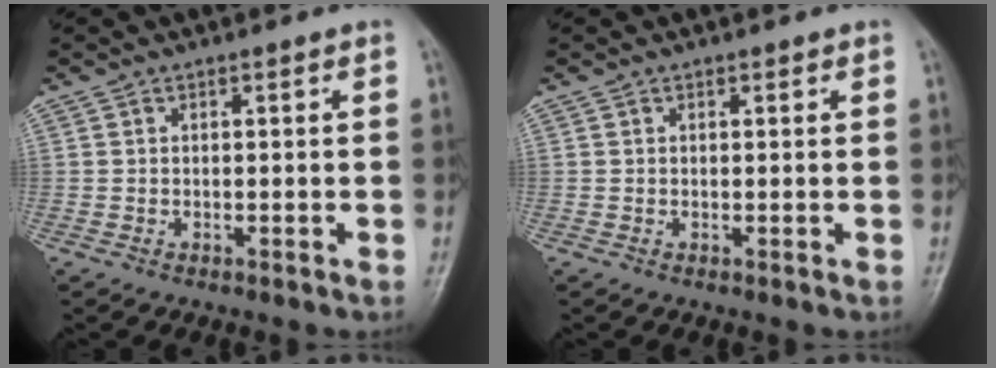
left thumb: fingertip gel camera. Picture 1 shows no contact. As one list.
[{"total": 0.6, "force": [0.4, 0.4, 0.2], "torque": [0.001, -0.002, 0.002]}]